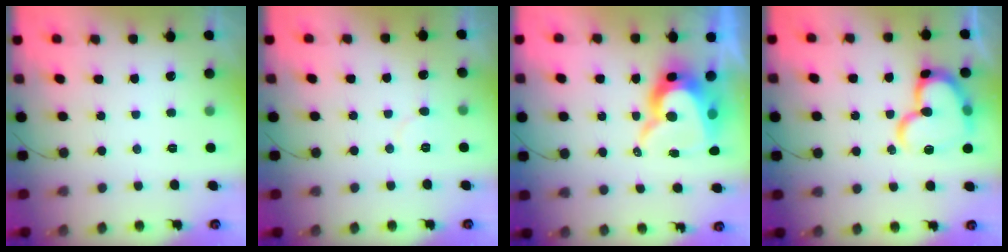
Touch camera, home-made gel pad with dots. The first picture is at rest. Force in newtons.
{"total": 3.7, "press": 3.7, "slide": 0.3}
{"total": 14.5, "press": 14.4, "slide": 0.9}
{"total": 17.3, "press": 17.2, "slide": 1.6}